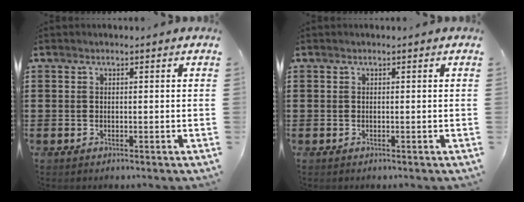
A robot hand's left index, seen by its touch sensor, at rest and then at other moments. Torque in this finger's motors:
{"motor_torque": [-0.03, -0.03, 0.00, 0.00]}